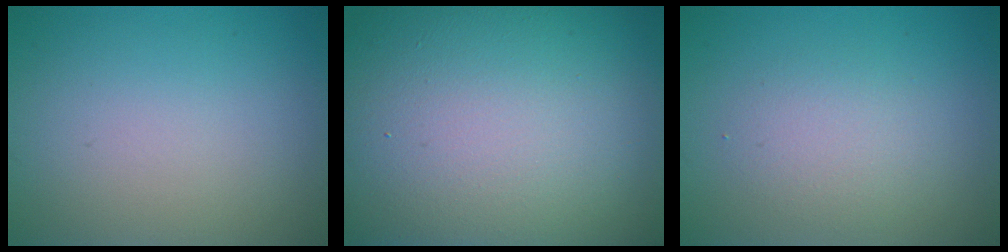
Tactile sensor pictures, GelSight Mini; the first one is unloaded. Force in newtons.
{"total": 23.5, "press": 23.4, "slide": 1.6}
{"total": 2.4, "press": 2.4, "slide": 0.2}